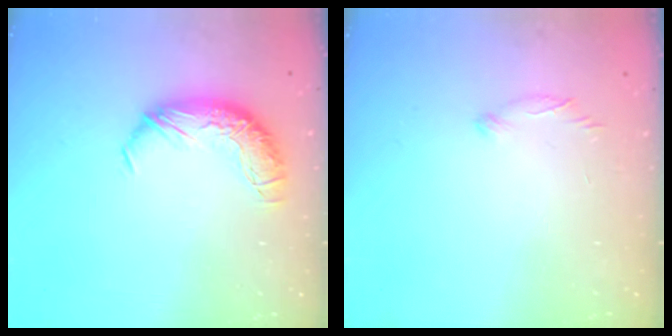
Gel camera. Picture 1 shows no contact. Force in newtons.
{"total": 6.2, "press": 6.1, "slide": 1.0}